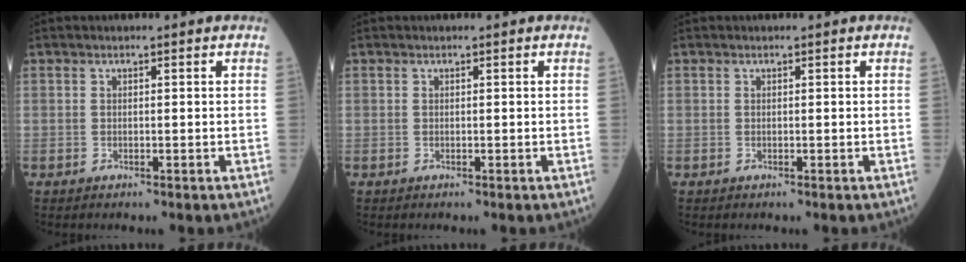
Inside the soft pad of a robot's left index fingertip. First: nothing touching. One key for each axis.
{"total": 0.0}
{"total": 0.0}